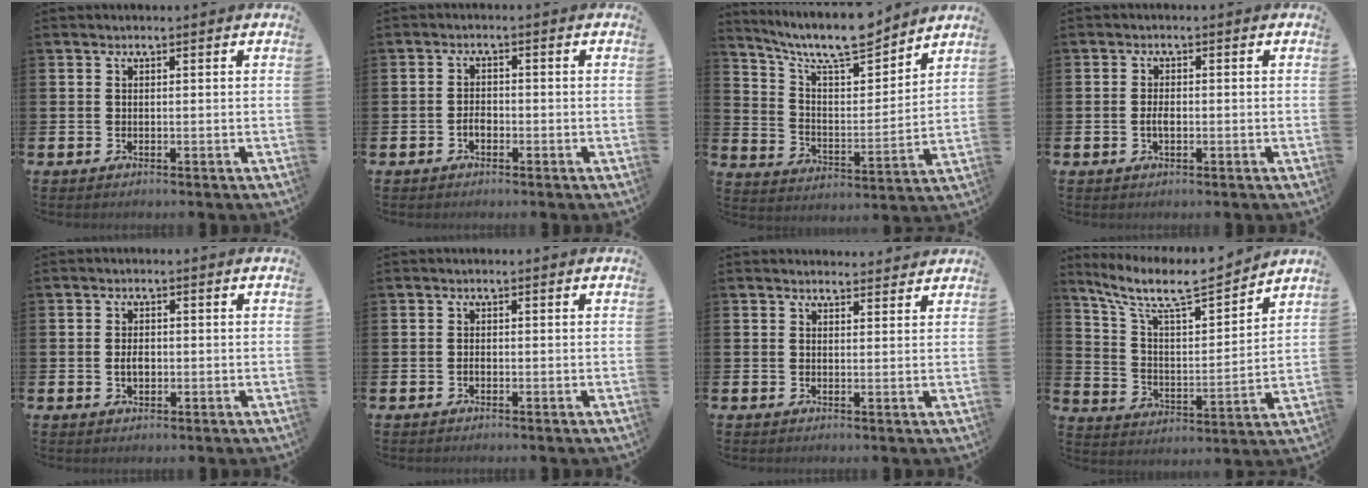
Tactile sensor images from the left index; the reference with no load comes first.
{"total": 1.7, "force": [-0.8, 1.1, 1.1], "torque": [-0.021, 0.005, -0.016]}
{"total": 9.8, "force": [8.9, 2.0, 3.6], "torque": [-0.096, -0.065, 0.155]}
{"total": 1.9, "force": [-0.4, 1.0, 1.6], "torque": [-0.031, 0.002, -0.008]}
{"total": 2.2, "force": [-0.2, 1.4, 1.7], "torque": [-0.024, 0.003, -0.007]}
{"total": 0.6, "force": [-0.3, 0.4, 0.4], "torque": [-0.016, 0.003, -0.005]}
{"total": 2.1, "force": [2.0, 0.4, -0.1], "torque": [0.007, -0.012, 0.035]}
{"total": 9.3, "force": [8.1, 1.6, 4.3], "torque": [-0.116, -0.055, 0.136]}